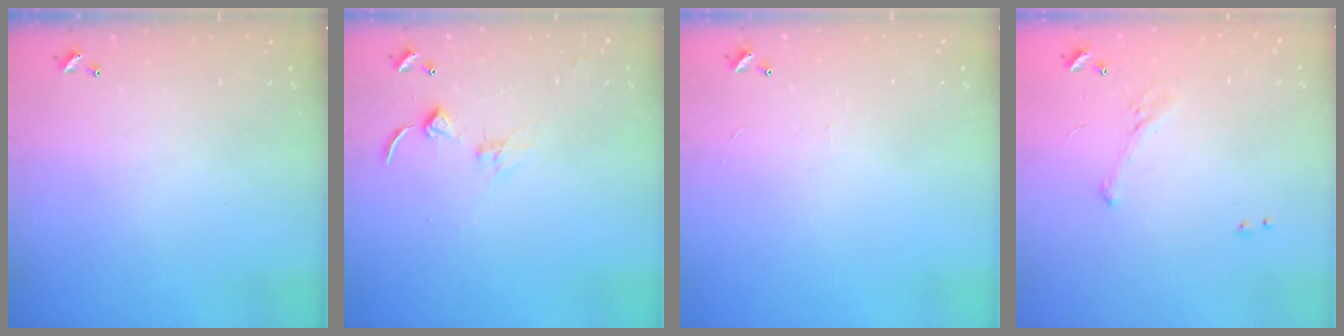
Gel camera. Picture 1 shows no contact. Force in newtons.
{"total": 1.4, "press": 1.3, "slide": 0.3}
{"total": 1.3, "press": 1.3, "slide": 0.4}
{"total": 4.0, "press": 3.9, "slide": 1.0}